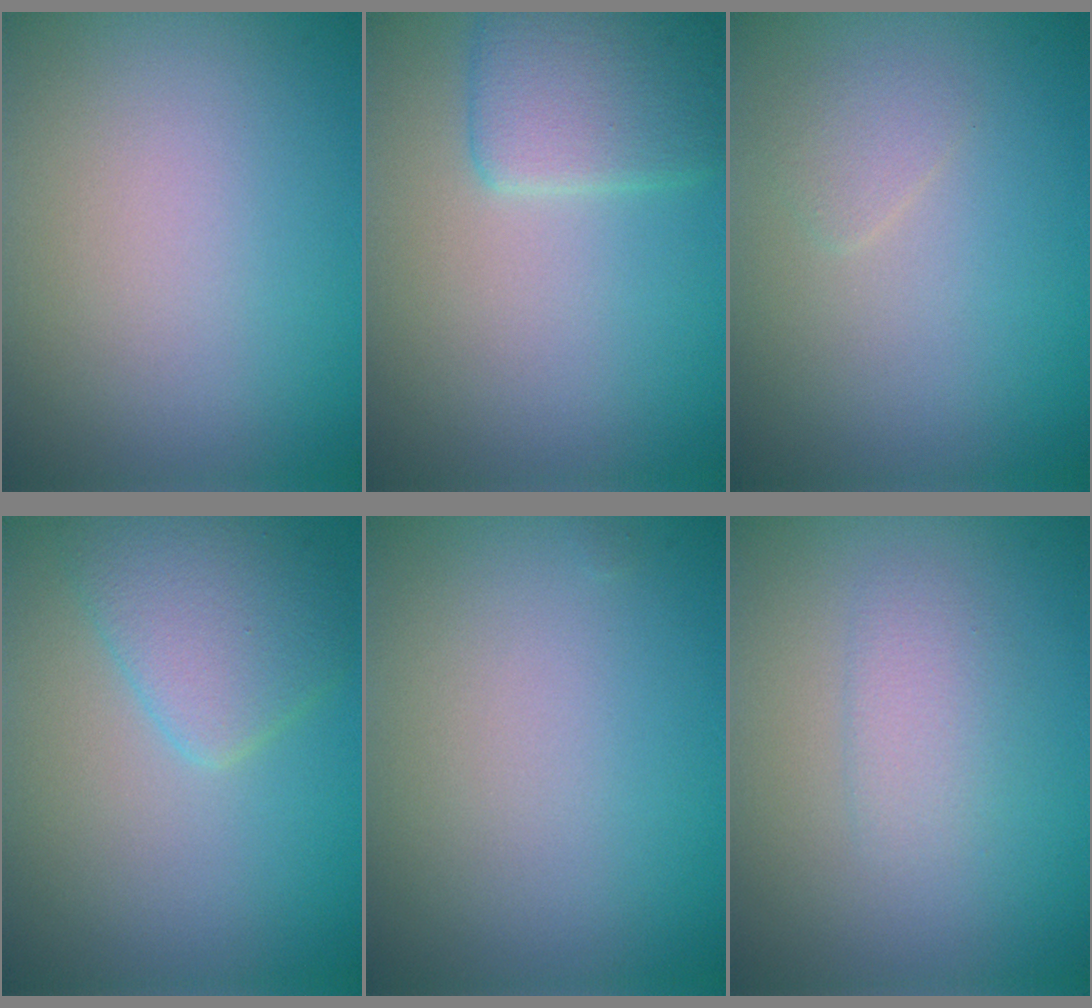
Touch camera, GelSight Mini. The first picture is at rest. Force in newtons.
{"total": 3.7, "press": 3.7, "slide": 0.1}
{"total": 1.0, "press": 1.0, "slide": 0.0}
{"total": 3.8, "press": 3.8, "slide": 0.2}
{"total": 0.0}
{"total": 1.7, "press": 1.7, "slide": 0.1}